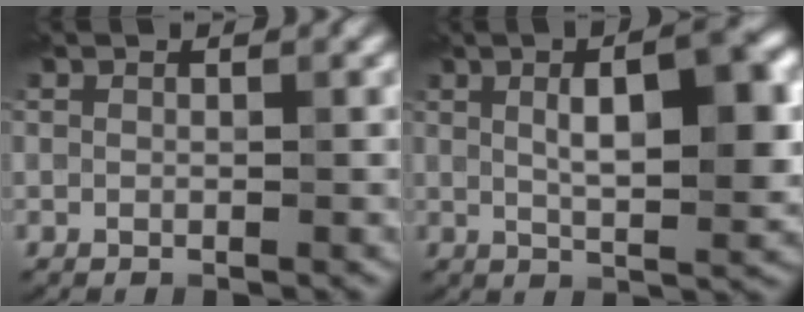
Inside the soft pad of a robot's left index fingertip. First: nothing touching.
{"total": 7.9, "force": [1.7, 2.3, 7.4], "torque": [-0.103, 0.010, 0.022]}